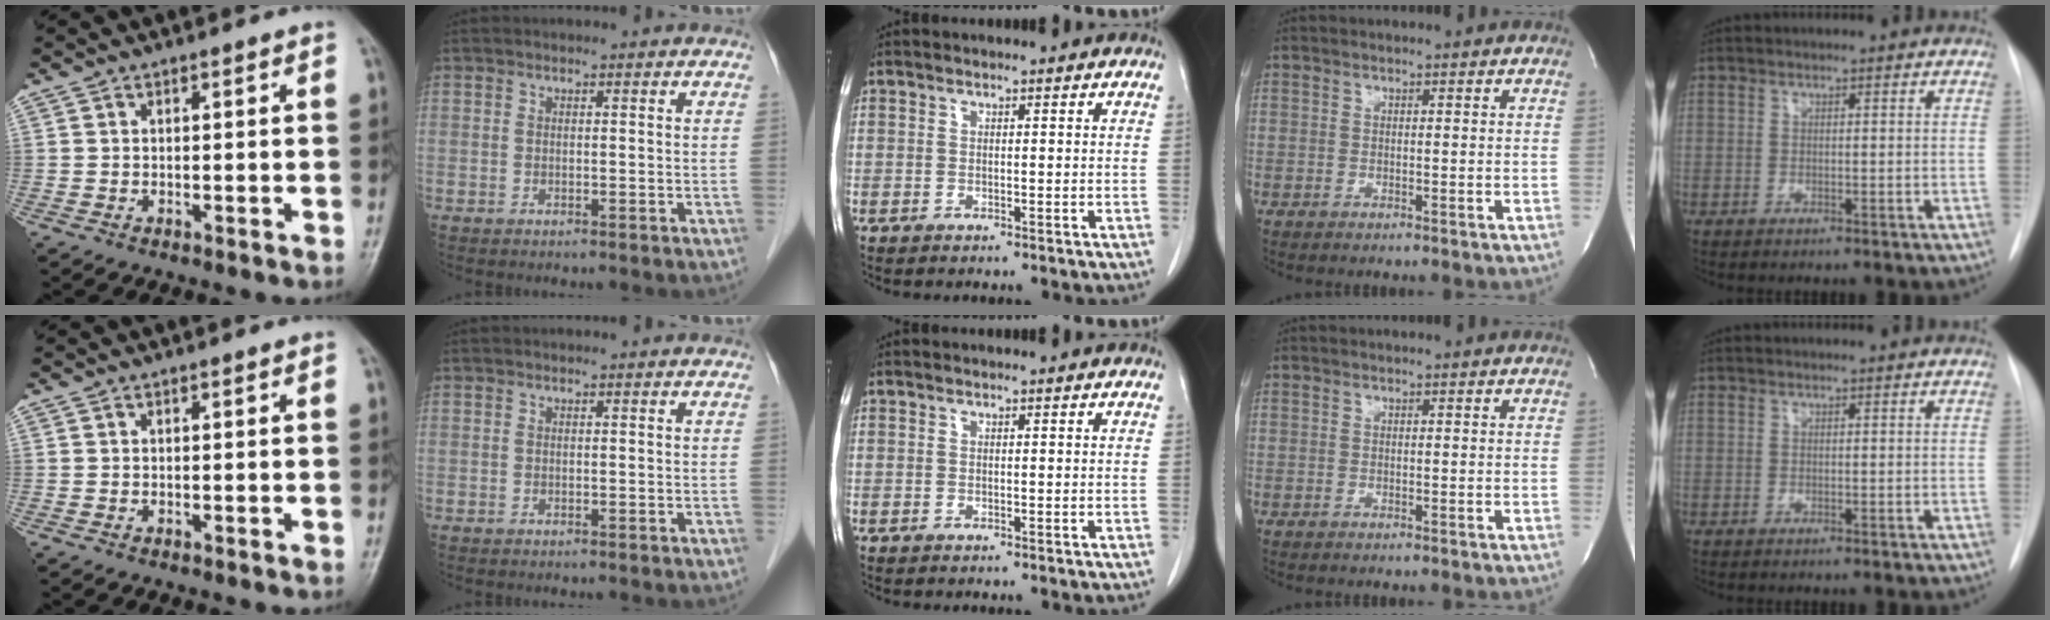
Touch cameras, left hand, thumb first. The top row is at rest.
{}